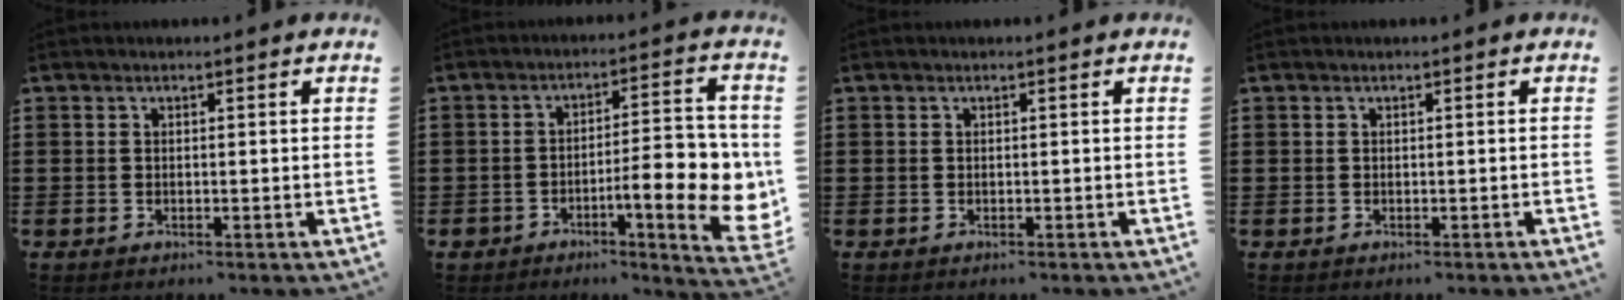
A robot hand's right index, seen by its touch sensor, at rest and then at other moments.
{"total": 11.1, "force": [-2.9, 3.9, 9.9], "torque": [-0.129, -0.007, -0.049]}
{"total": 0.0}
{"total": 0.0}